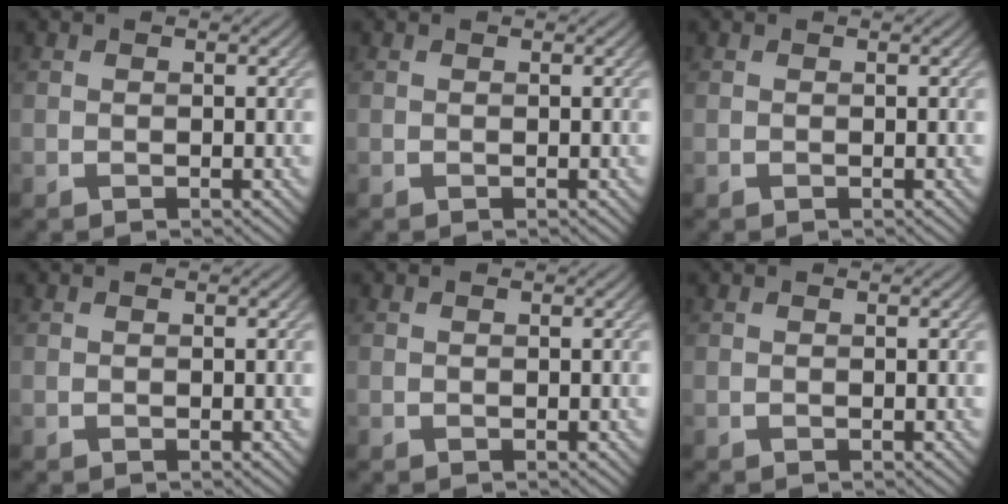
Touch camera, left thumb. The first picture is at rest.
{"total": 0.0}
{"total": 0.0}
{"total": 0.0}
{"total": 0.0}
{"total": 0.0}